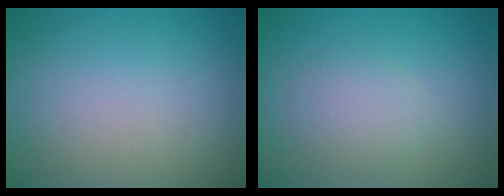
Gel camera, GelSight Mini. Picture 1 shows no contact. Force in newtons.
{"total": 2.3, "press": 2.3, "slide": 0.1}